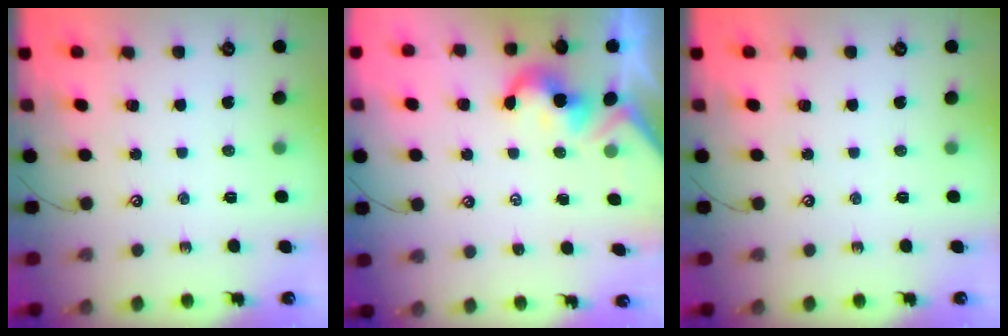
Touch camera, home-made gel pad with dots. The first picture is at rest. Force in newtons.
{"total": 2.1, "press": 2.1, "slide": 0.4}
{"total": 0.0}